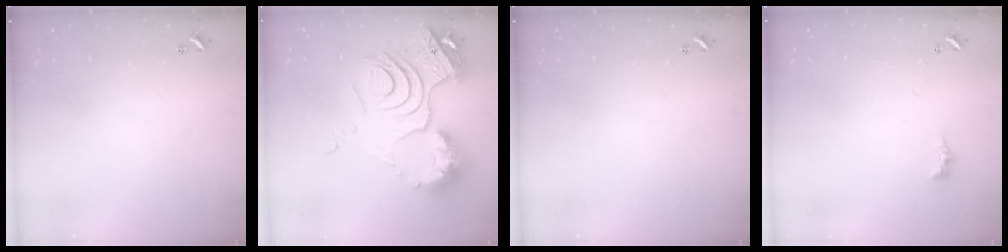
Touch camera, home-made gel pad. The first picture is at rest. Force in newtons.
{"total": 16.2, "press": 16.1, "slide": 1.7}
{"total": 0.0}
{"total": 1.3, "press": 1.2, "slide": 0.5}